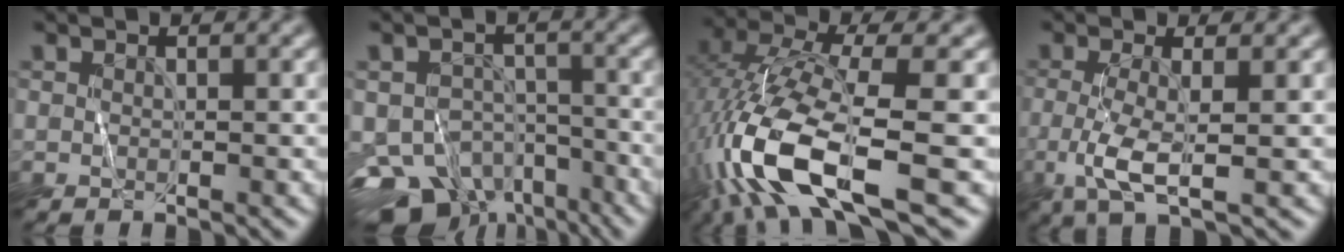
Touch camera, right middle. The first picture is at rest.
{"total": 9.1, "force": [-6.4, 5.7, 3.1], "torque": [-0.041, -0.004, -0.108]}
{"total": 12.2, "force": [-5.4, 3.1, 10.4], "torque": [-0.232, 0.001, -0.106]}
{"total": 3.7, "force": [-1.2, 0.5, 3.5], "torque": [-0.081, -0.007, -0.025]}